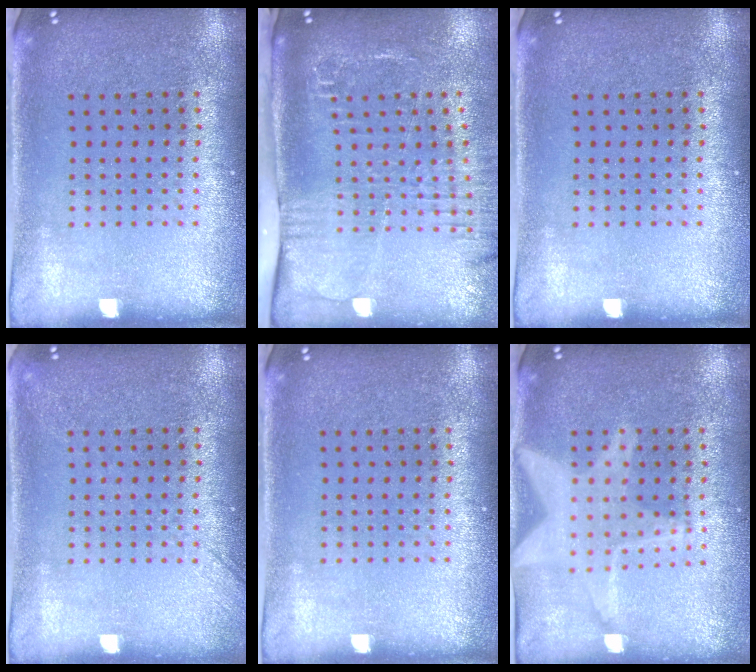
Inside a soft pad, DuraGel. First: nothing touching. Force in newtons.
{"total": 2.7, "press": 2.1, "slide": 1.6}
{"total": 0.0}
{"total": 1.2, "press": 1.2, "slide": 0.2}
{"total": 0.0}
{"total": 2.6, "press": 2.6, "slide": 0.4}